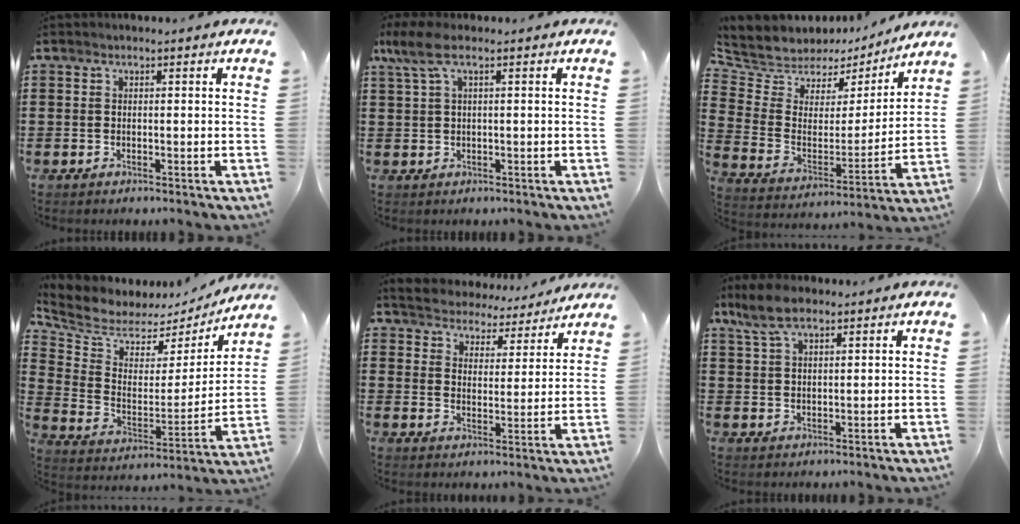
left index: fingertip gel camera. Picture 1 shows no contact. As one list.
[{"total": 4.2, "force": [1.3, 1.2, 3.9], "torque": [-0.099, -0.003, 0.016]}, {"total": 6.0, "force": [5.0, 3.2, -0.3], "torque": [-0.039, -0.044, 0.088]}, {"total": 5.9, "force": [5.2, 2.6, 0.4], "torque": [-0.047, -0.045, 0.091]}, {"total": 4.3, "force": [4.2, 0.1, -0.6], "torque": [-0.016, -0.040, 0.069]}, {"total": 5.7, "force": [3.8, 2.3, 3.5], "torque": [-0.079, 0.004, 0.072]}]